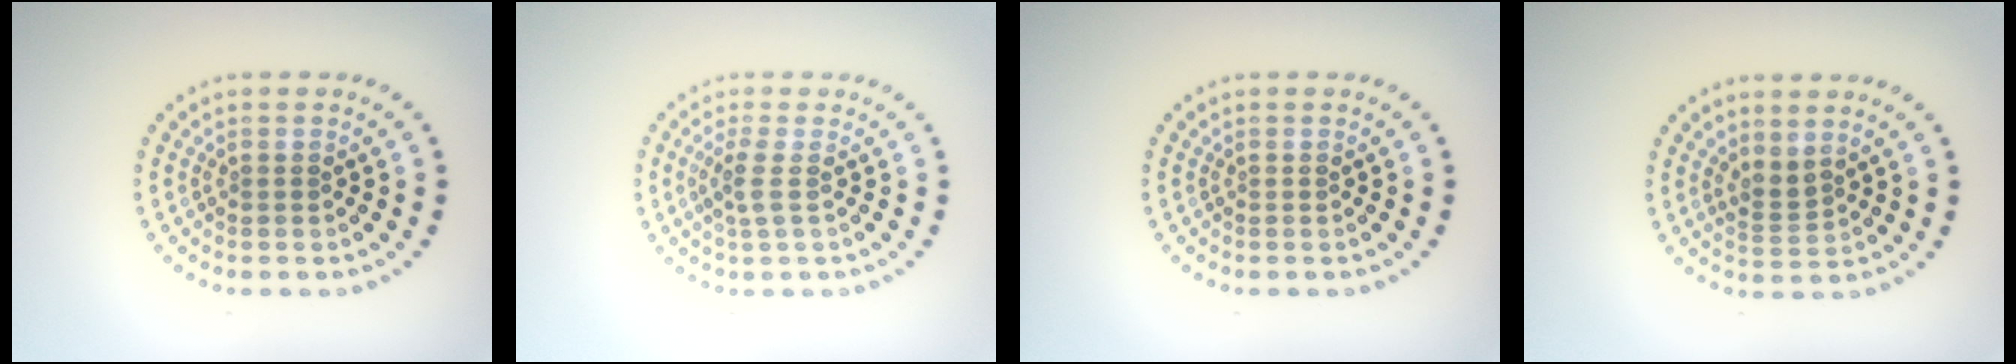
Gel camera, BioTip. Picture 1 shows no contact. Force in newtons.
{"total": 1.7, "press": 1.3, "slide": 1.1}
{"total": 0.0}
{"total": 1.9, "press": 1.3, "slide": 1.3}